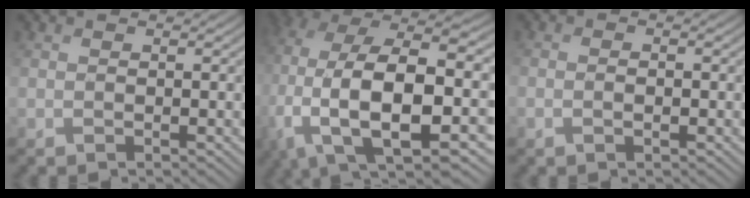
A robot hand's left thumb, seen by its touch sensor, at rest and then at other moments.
{"total": 17.5, "force": [-2.9, 8.7, 14.9], "torque": [-0.323, -0.036, -0.034]}
{"total": 1.4, "force": [-0.9, 0.6, 0.9], "torque": [-0.010, 0.000, -0.018]}